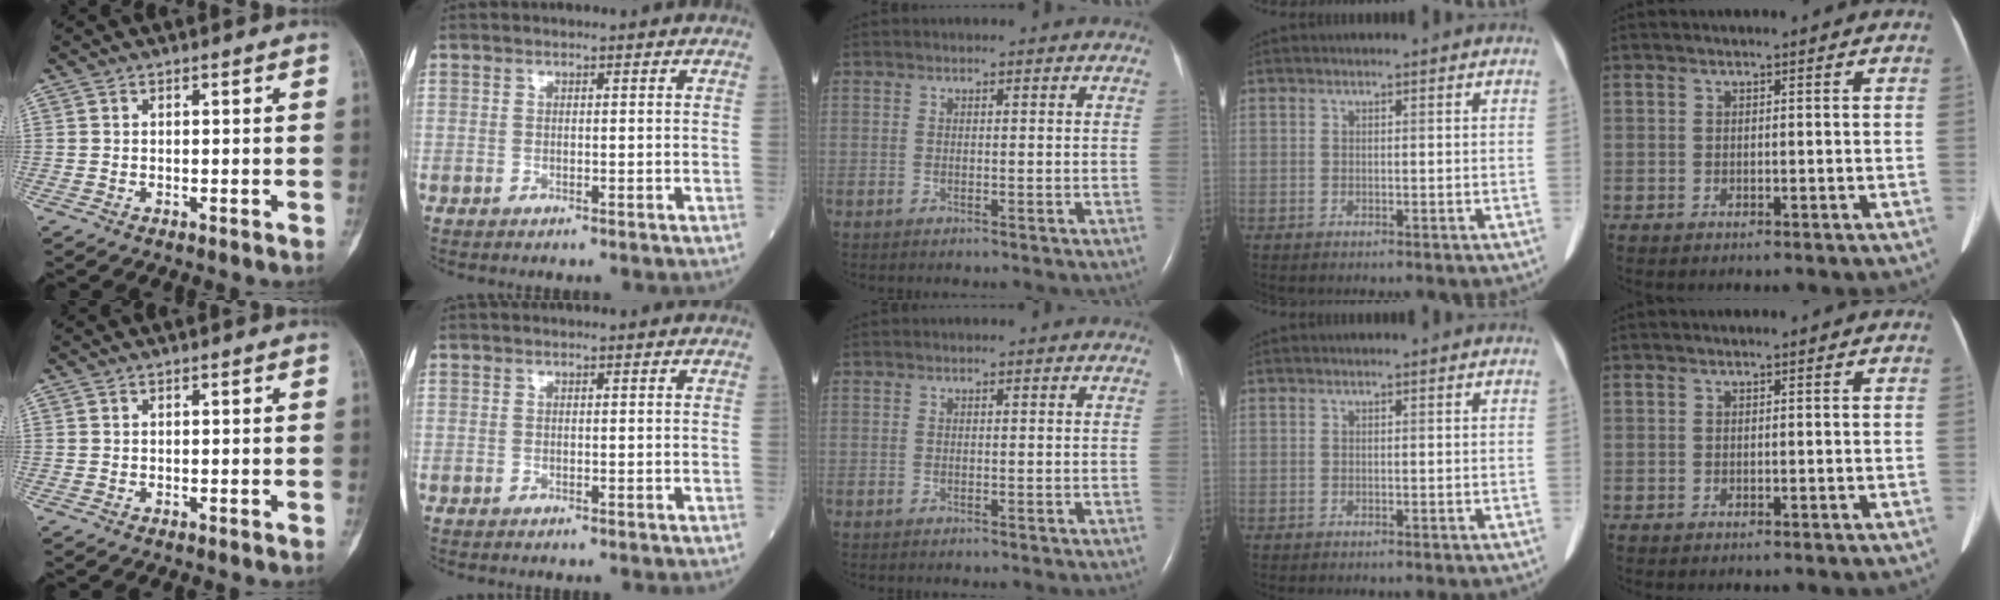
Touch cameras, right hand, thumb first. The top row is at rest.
{}